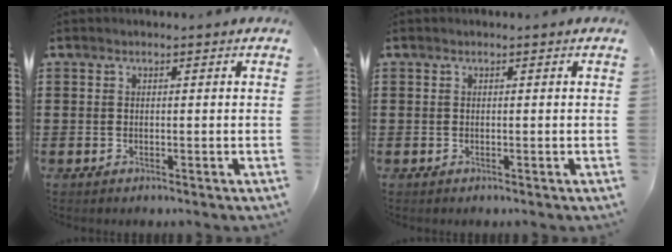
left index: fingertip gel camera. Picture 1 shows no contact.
{"total": 0.0}